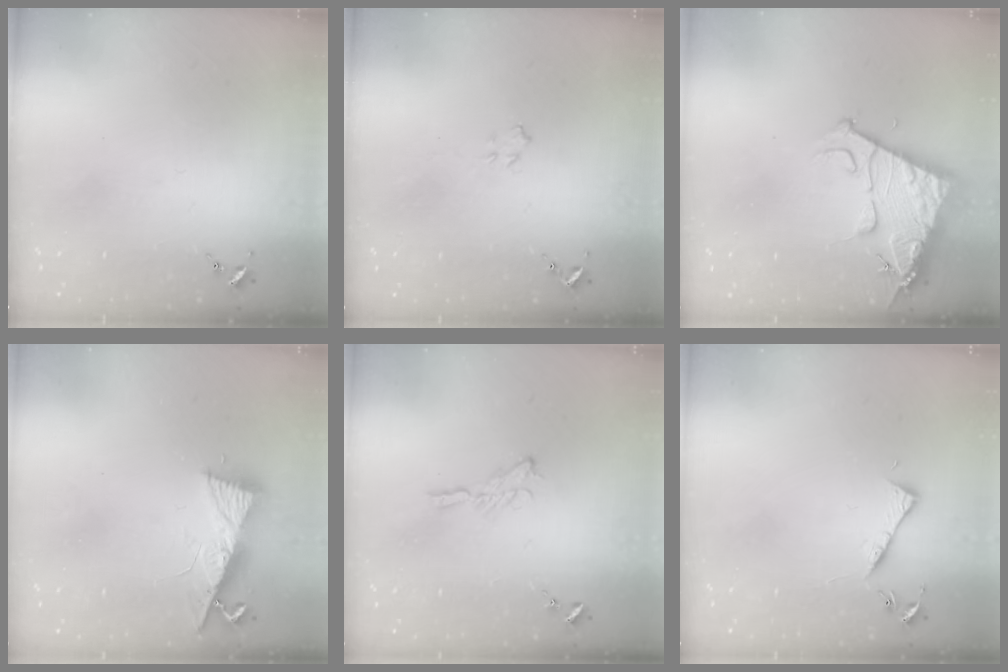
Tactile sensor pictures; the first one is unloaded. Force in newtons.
{"total": 3.9, "press": 3.9, "slide": 0.6}
{"total": 13.0, "press": 12.9, "slide": 1.3}
{"total": 9.0, "press": 9.0, "slide": 1.1}
{"total": 6.5, "press": 6.5, "slide": 0.3}
{"total": 4.2, "press": 4.1, "slide": 0.5}